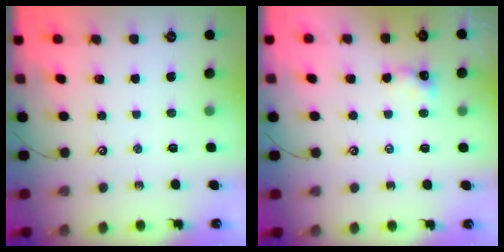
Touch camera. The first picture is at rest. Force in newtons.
{"total": 0.9, "press": 0.8, "slide": 0.3}